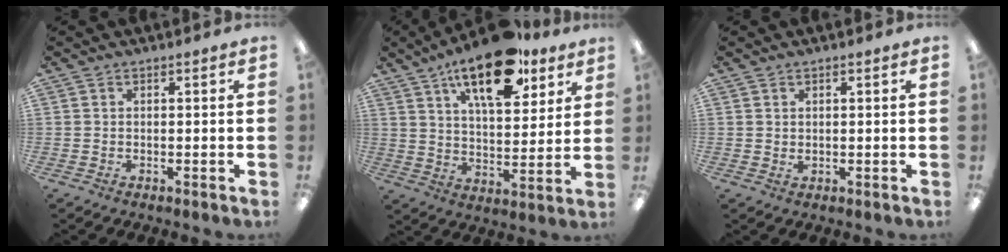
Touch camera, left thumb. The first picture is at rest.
{"total": 18.5, "force": [12.0, 7.8, 11.7], "torque": [-0.179, -0.055, 0.198]}
{"total": 0.8, "force": [0.5, 0.5, 0.4], "torque": [-0.009, 0.002, 0.009]}